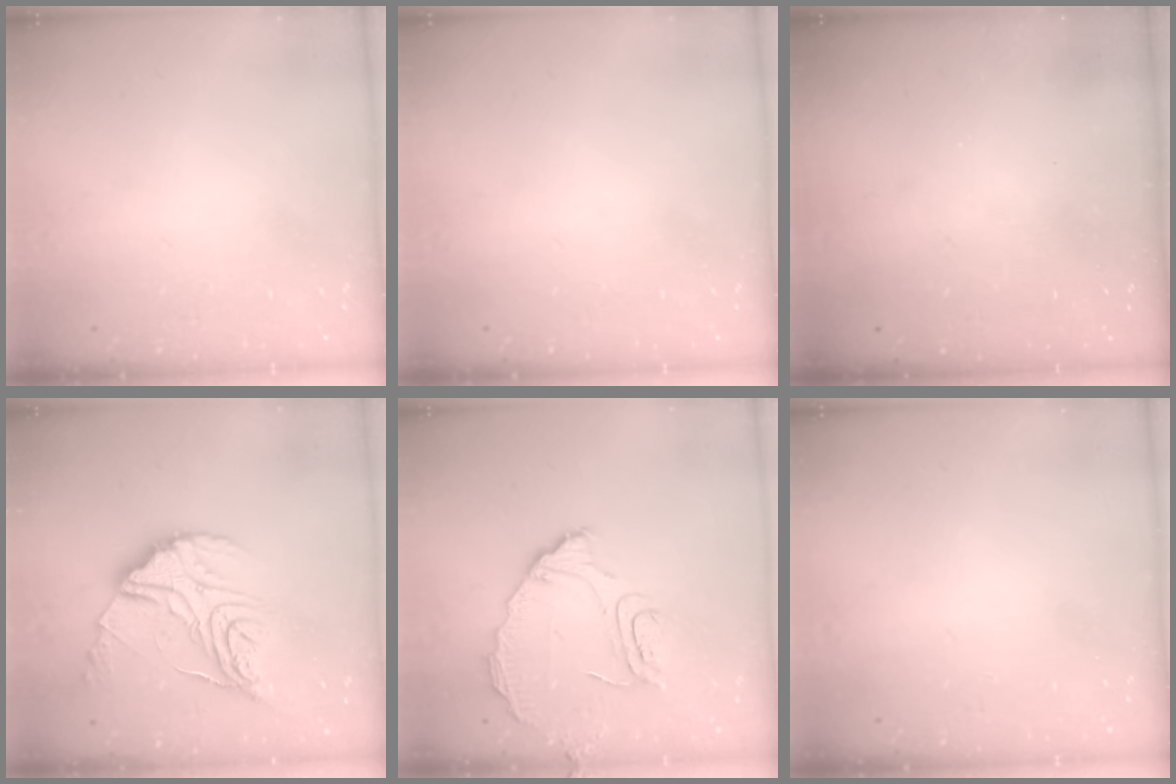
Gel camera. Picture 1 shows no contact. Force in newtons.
{"total": 0.0}
{"total": 3.0, "press": 3.0, "slide": 0.1}
{"total": 17.5, "press": 17.5, "slide": 1.4}
{"total": 10.7, "press": 10.7, "slide": 0.2}
{"total": 0.0}